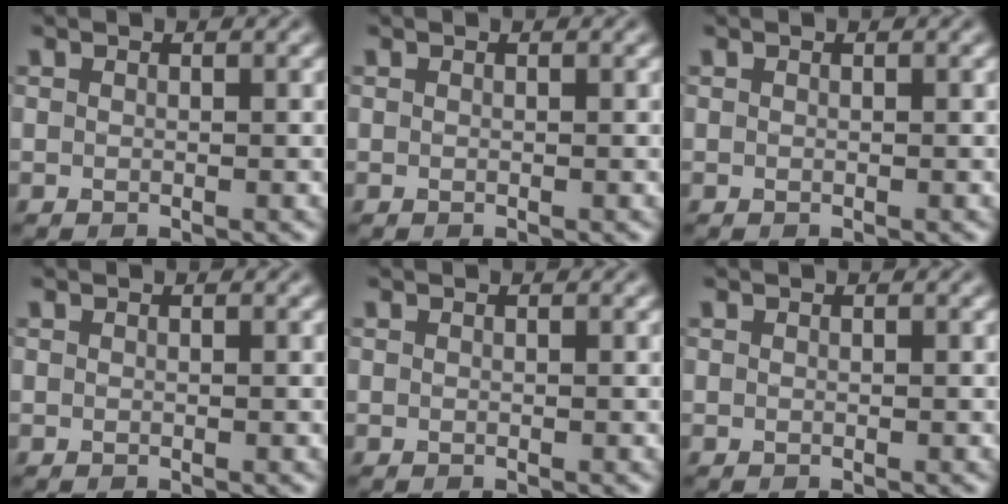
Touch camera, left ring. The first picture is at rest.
{"total": 0.0}
{"total": 0.0}
{"total": 0.0}
{"total": 0.0}
{"total": 0.0}